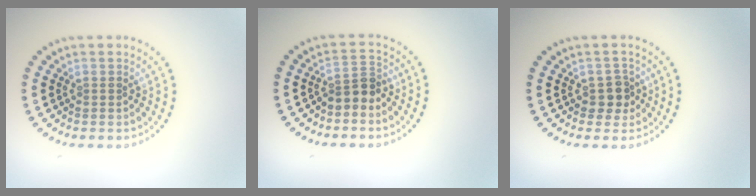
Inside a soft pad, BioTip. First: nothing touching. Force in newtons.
{"total": 2.2, "press": 1.7, "slide": 1.4}
{"total": 1.9, "press": 1.6, "slide": 1.0}